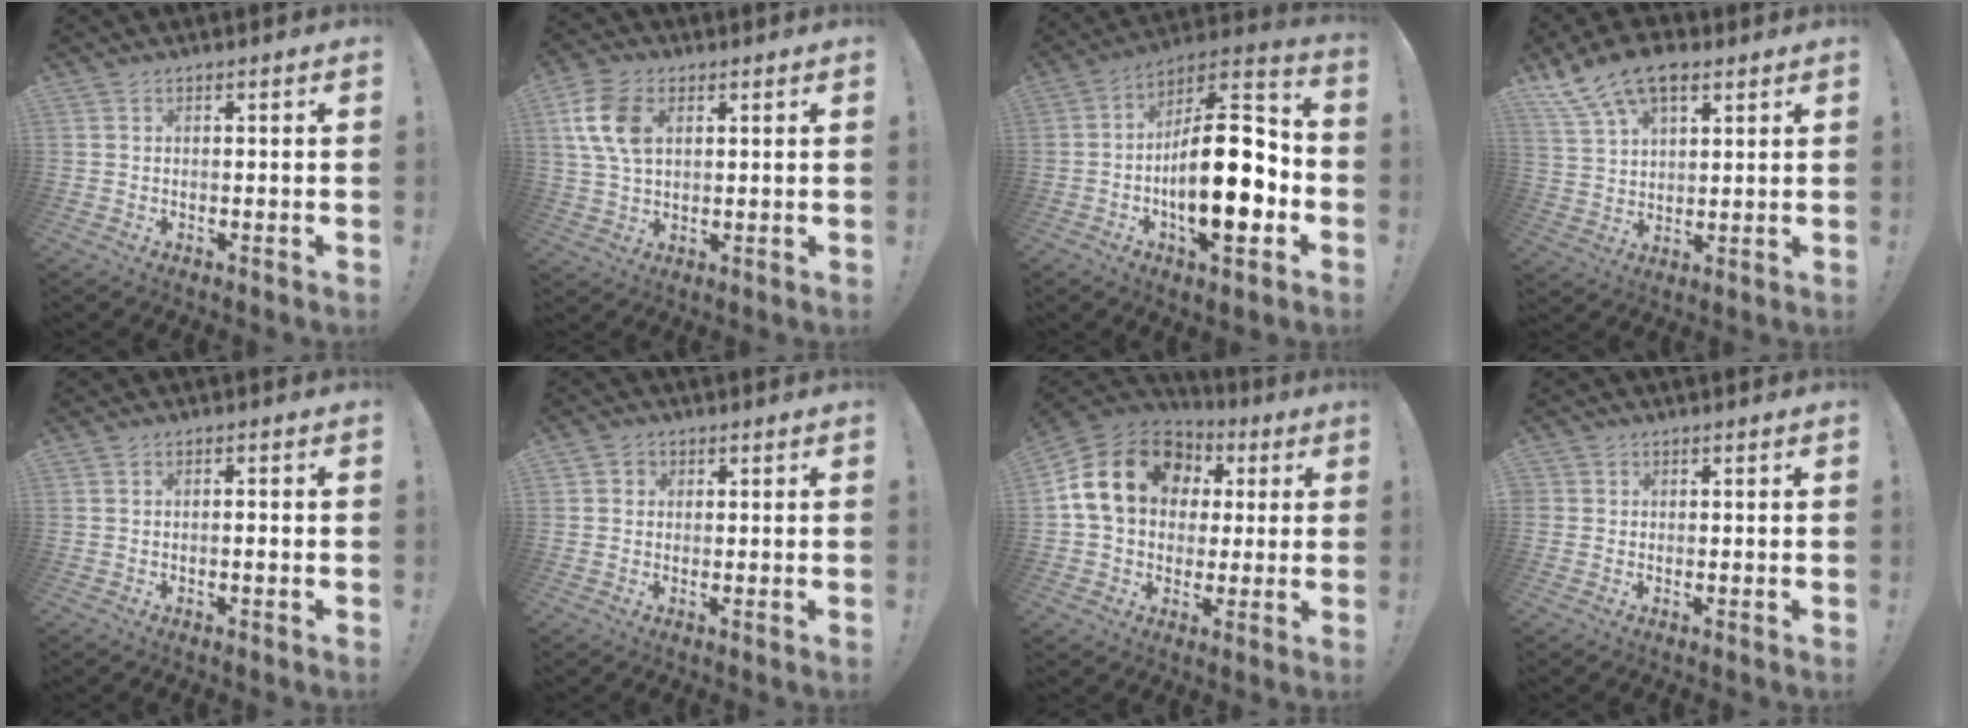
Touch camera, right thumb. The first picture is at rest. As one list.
[{"total": 12.0, "force": [3.7, 8.0, 8.2], "torque": [-0.160, 0.003, 0.072]}, {"total": 22.7, "force": [-4.4, 9.4, 20.2], "torque": [-0.334, 0.019, -0.069]}, {"total": 12.4, "force": [7.9, 6.4, 7.2], "torque": [-0.137, -0.032, 0.151]}, {"total": 1.4, "force": [-0.7, 0.0, 1.2], "torque": [-0.018, 0.002, -0.013]}, {"total": 2.1, "force": [0.1, 2.0, 0.6], "torque": [-0.007, 0.002, 0.002]}, {"total": 19.6, "force": [5.2, 14.8, 11.8], "torque": [-0.192, -0.005, 0.105]}, {"total": 1.0, "force": [0.0, 0.9, 0.2], "torque": [-0.009, 0.005, 0.002]}]